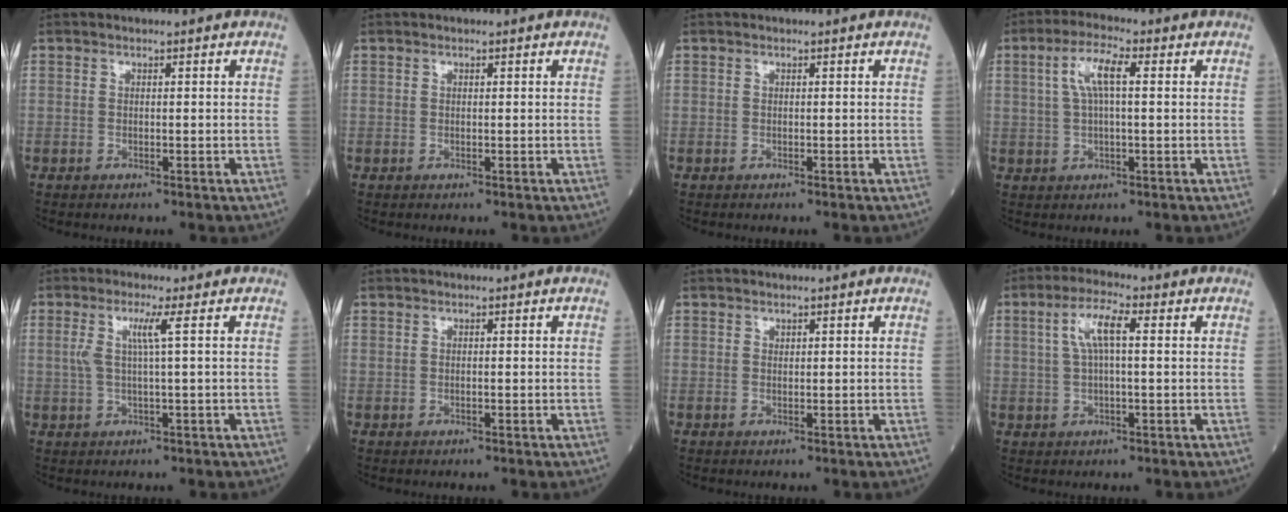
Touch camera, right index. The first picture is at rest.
{"total": 0.0}
{"total": 0.0}
{"total": 6.0, "force": [1.5, 1.2, 5.6], "torque": [-0.118, 0.017, 0.031]}
{"total": 3.8, "force": [1.0, -0.7, 3.6], "torque": [-0.079, 0.002, 0.021]}
{"total": 0.0}
{"total": 0.0}
{"total": 5.8, "force": [1.5, 1.1, 5.5], "torque": [-0.115, 0.017, 0.030]}